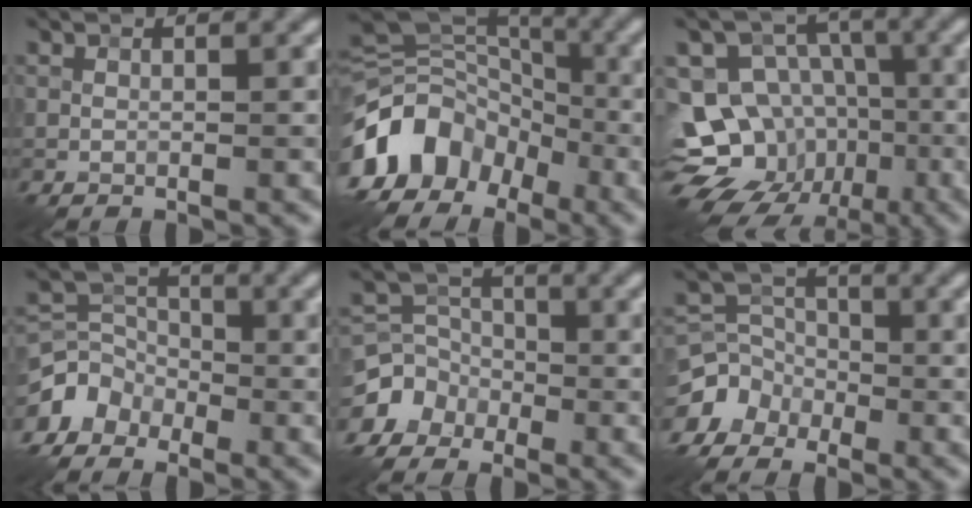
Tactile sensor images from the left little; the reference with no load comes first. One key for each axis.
{"total": 12.3, "fx": -5.9, "fy": 8.8, "fz": 6.4, "tx": -0.138, "ty": 0.003, "tz": -0.124}
{"total": 15.8, "fx": -6.5, "fy": 13.4, "fz": 5.3, "tx": -0.098, "ty": -0.012, "tz": -0.103}
{"total": 4.1, "fx": -2.9, "fy": 2.6, "fz": 1.0, "tx": -0.012, "ty": 0.013, "tz": -0.065}
{"total": 5.6, "fx": -3.5, "fy": 4.3, "fz": 0.8, "tx": 0.009, "ty": 0.004, "tz": -0.078}
{"total": 5.7, "fx": -3.8, "fy": 4.1, "fz": 0.9, "tx": 0.012, "ty": 0.001, "tz": -0.080}